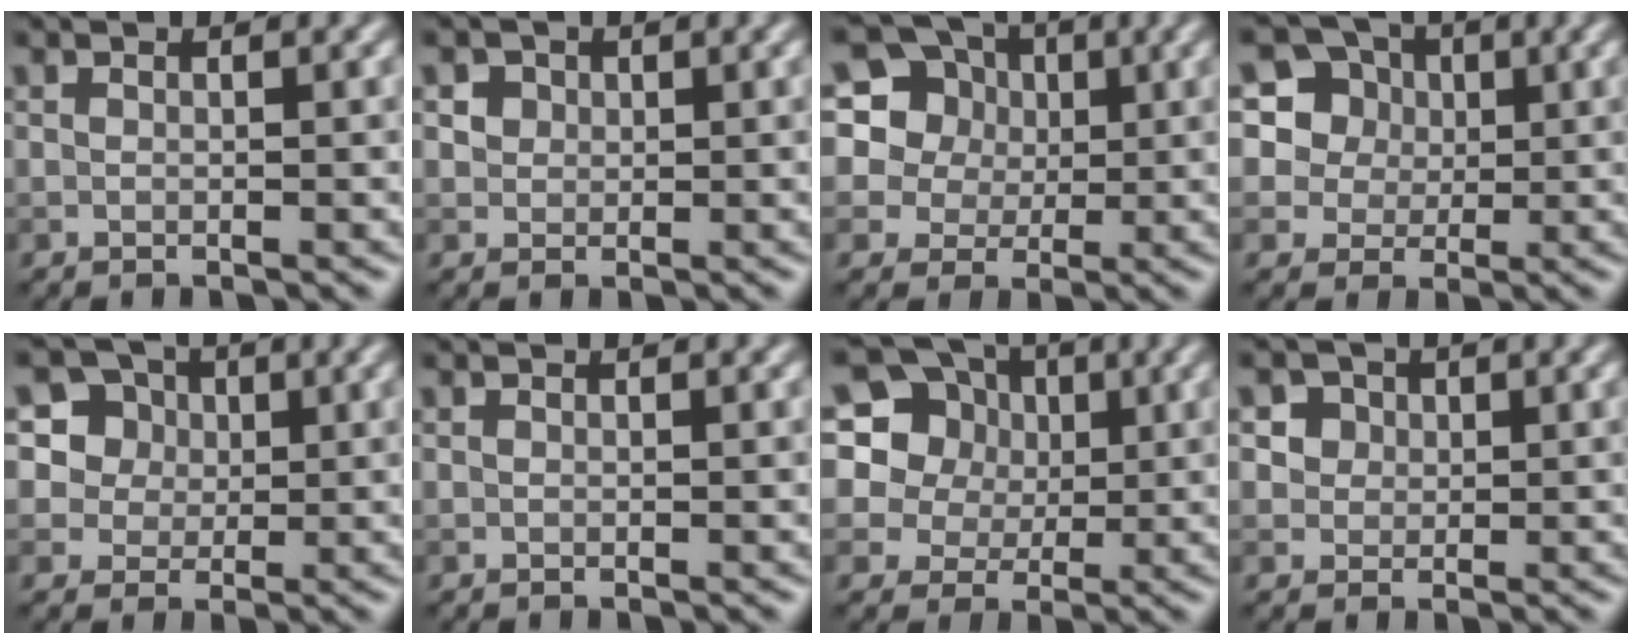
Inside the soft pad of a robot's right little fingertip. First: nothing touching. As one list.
[{"total": 3.2, "force": [1.6, 2.4, 1.3], "torque": [-0.028, 0.005, 0.022]}, {"total": 15.0, "force": [7.0, 11.7, 6.2], "torque": [-0.174, 0.062, 0.113]}, {"total": 11.4, "force": [5.6, 9.0, 4.3], "torque": [-0.124, 0.032, 0.090]}, {"total": 8.8, "force": [4.1, 7.2, 2.9], "torque": [-0.081, 0.025, 0.062]}, {"total": 0.0}, {"total": 17.1, "force": [7.6, 13.7, 6.9], "torque": [-0.192, 0.067, 0.114]}, {"total": 4.7, "force": [2.3, 3.6, 1.8], "torque": [-0.031, 0.010, 0.029]}]